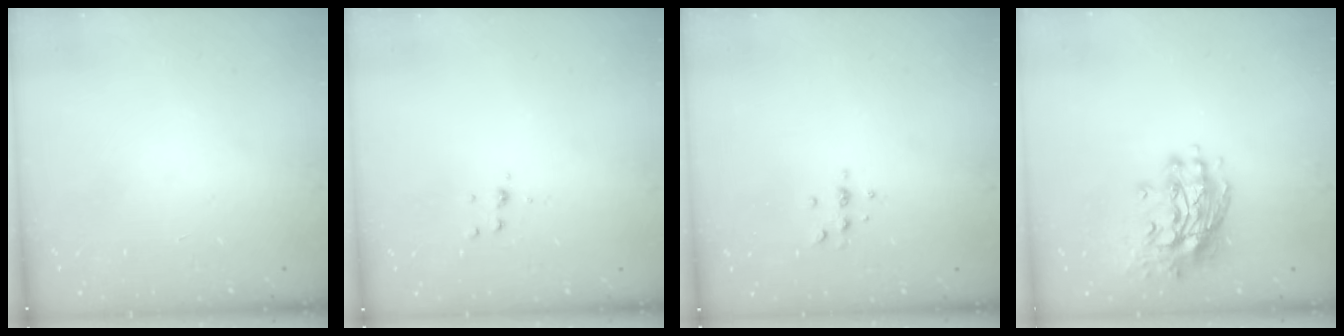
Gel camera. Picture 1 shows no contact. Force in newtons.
{"total": 4.4, "press": 4.3, "slide": 0.4}
{"total": 4.1, "press": 3.7, "slide": 1.7}
{"total": 11.8, "press": 11.7, "slide": 1.3}